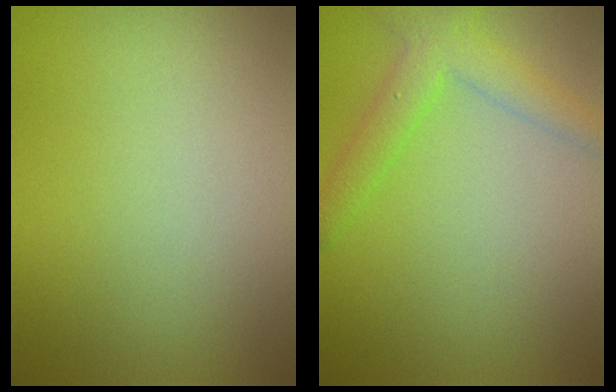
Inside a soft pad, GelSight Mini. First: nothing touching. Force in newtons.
{"total": 3.3, "press": 3.3, "slide": 0.1}